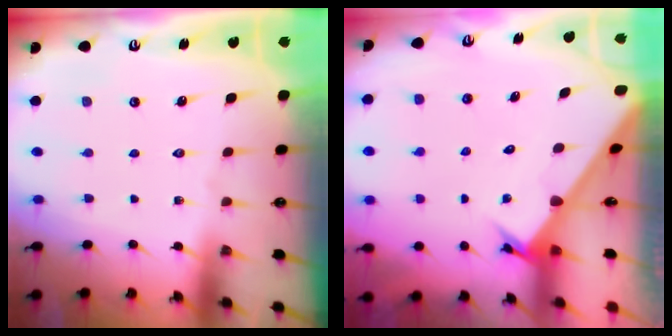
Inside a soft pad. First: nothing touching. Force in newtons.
{"total": 2.6, "press": 2.6, "slide": 0.2}